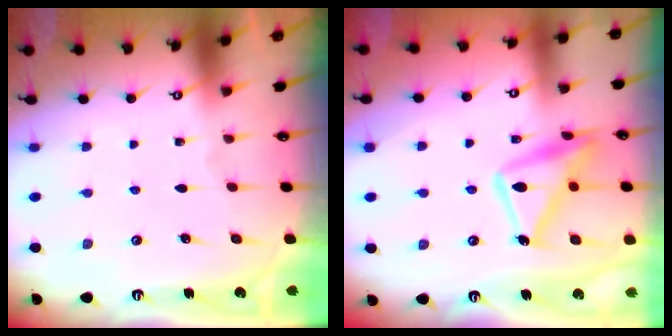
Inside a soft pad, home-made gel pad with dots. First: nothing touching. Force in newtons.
{"total": 15.5, "press": 15.5, "slide": 1.2}